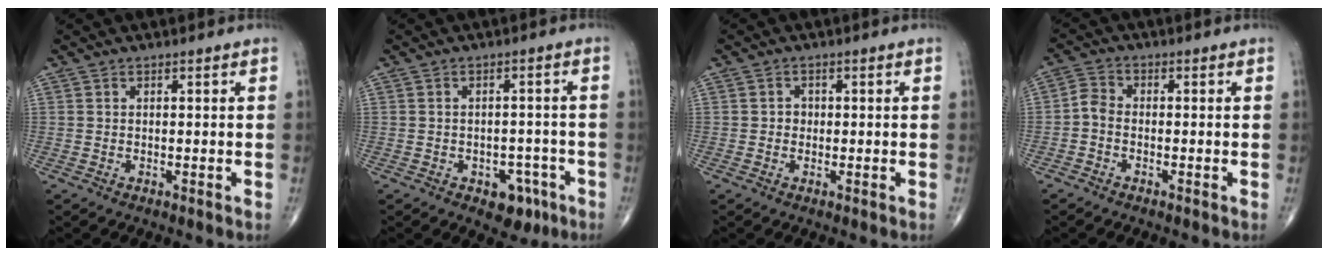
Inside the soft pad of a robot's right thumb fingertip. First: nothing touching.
{"total": 6.0, "force": [-3.1, 3.9, 3.4], "torque": [-0.017, 0.021, -0.034]}
{"total": 1.5, "force": [-0.1, 1.4, 0.6], "torque": [0.000, 0.005, -0.004]}
{"total": 3.0, "force": [-1.2, 2.1, 1.7], "torque": [-0.030, 0.014, -0.035]}